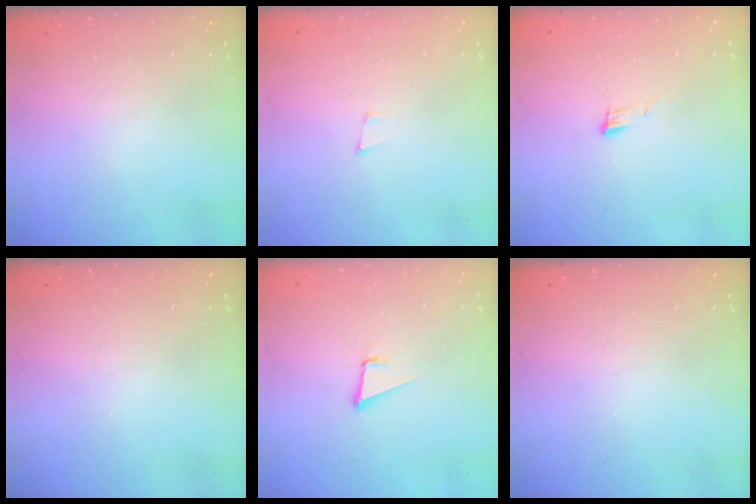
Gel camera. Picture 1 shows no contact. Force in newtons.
{"total": 3.6, "press": 2.5, "slide": 2.7}
{"total": 4.8, "press": 4.8, "slide": 0.6}
{"total": 0.0}
{"total": 3.4, "press": 2.6, "slide": 2.2}
{"total": 0.0}